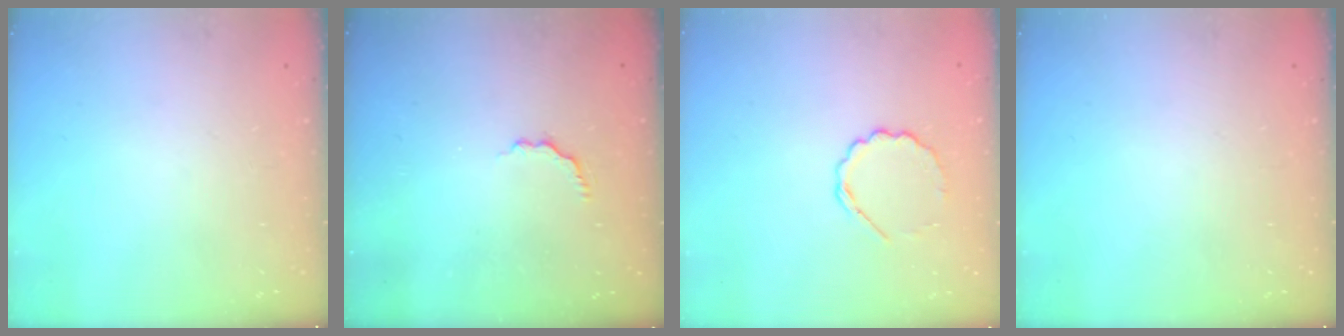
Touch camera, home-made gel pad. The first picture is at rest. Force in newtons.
{"total": 2.5, "press": 2.3, "slide": 1.0}
{"total": 6.6, "press": 6.3, "slide": 1.9}
{"total": 0.0}